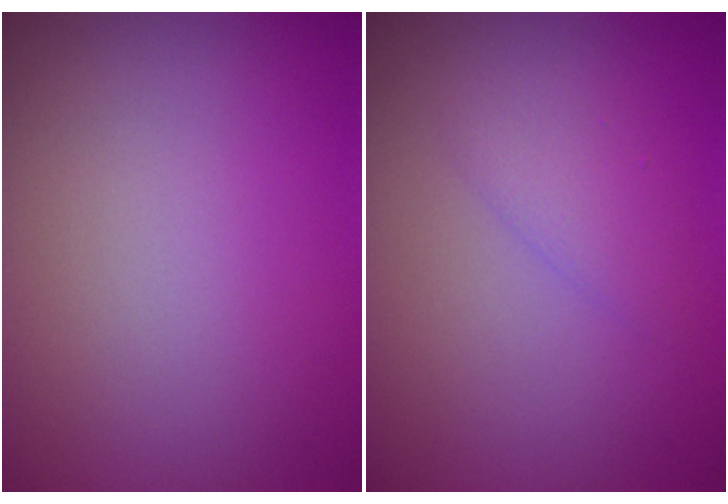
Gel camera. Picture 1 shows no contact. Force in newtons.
{"total": 1.7, "press": 1.7, "slide": 0.2}